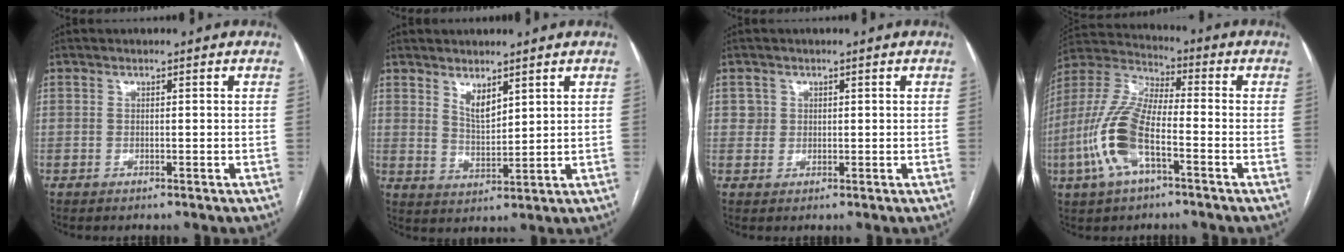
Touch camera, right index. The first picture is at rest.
{"total": 3.9, "force": [2.8, 1.3, 2.5], "torque": [-0.049, -0.012, 0.058]}
{"total": 1.3, "force": [0.4, 1.2, 0.0], "torque": [0.011, 0.003, 0.003]}
{"total": 13.6, "force": [-4.5, 4.7, 11.9], "torque": [-0.276, 0.003, -0.090]}